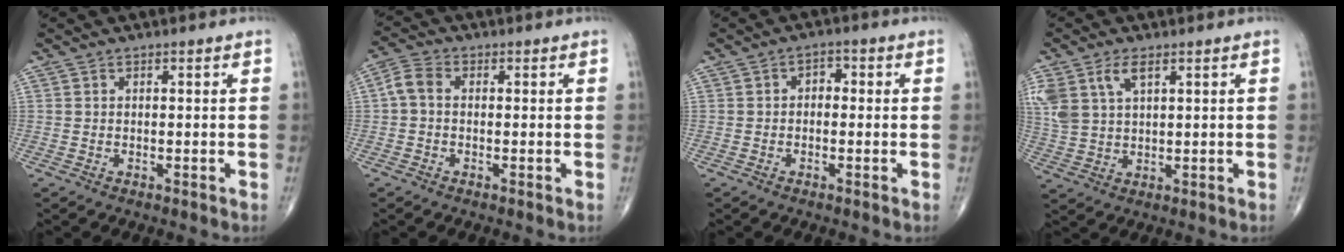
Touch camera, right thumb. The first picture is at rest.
{"total": 3.9, "force": [0.0, 2.6, 2.8], "torque": [-0.058, 0.011, -0.010]}
{"total": 2.4, "force": [0.0, 1.7, 1.7], "torque": [-0.009, 0.010, -0.010]}
{"total": 9.0, "force": [4.2, 4.9, 6.3], "torque": [-0.146, -0.002, 0.092]}